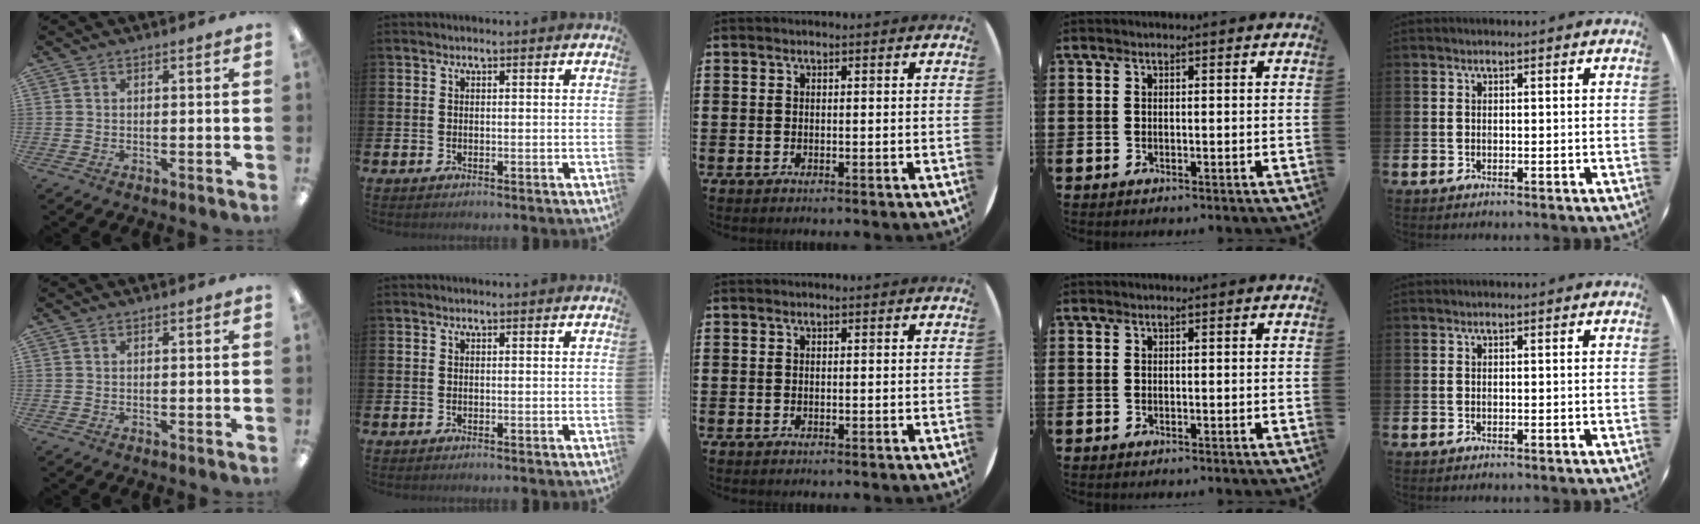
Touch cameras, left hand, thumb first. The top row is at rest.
{}